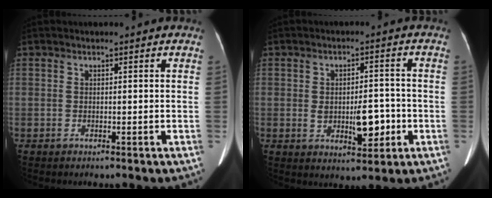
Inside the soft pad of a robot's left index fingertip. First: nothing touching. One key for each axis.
{"total": 6.3, "fx": -1.2, "fy": 2.7, "fz": 5.5, "tx": -0.083, "ty": -0.001, "tz": -0.009}